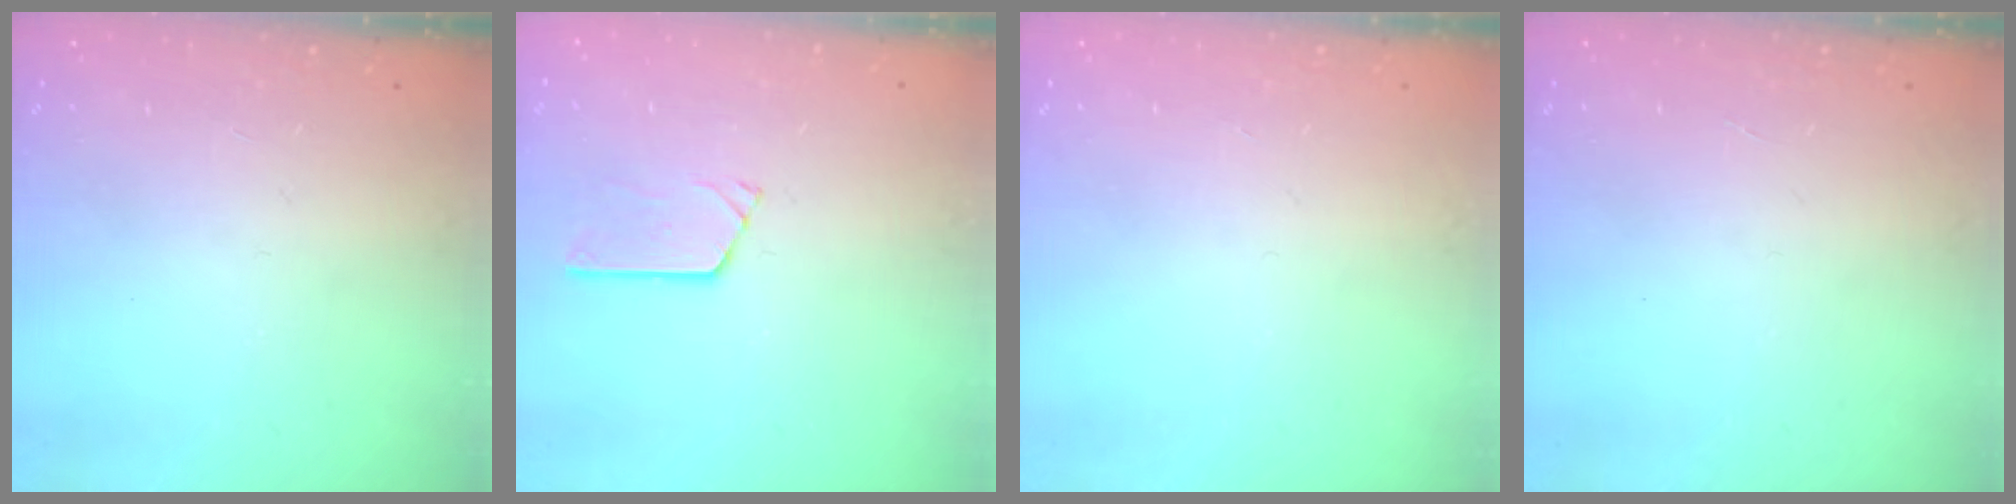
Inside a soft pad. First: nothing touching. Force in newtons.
{"total": 4.2, "press": 4.2, "slide": 0.3}
{"total": 0.0}
{"total": 0.0}